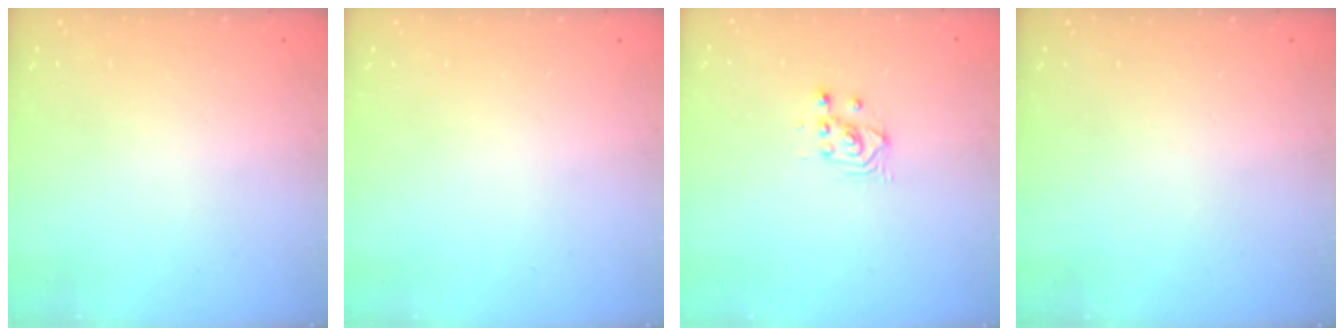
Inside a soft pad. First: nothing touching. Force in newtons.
{"total": 0.0}
{"total": 2.5, "press": 2.5, "slide": 0.2}
{"total": 0.0}